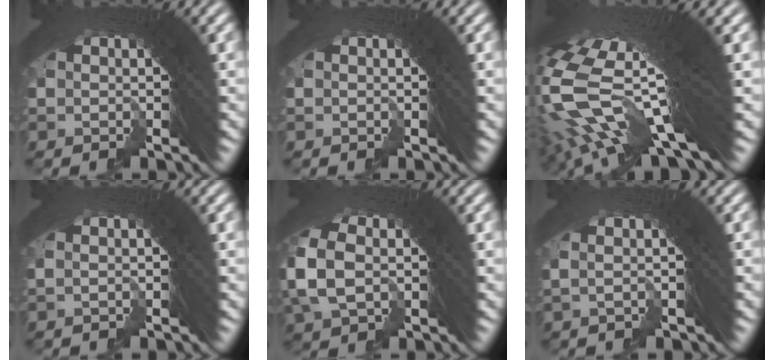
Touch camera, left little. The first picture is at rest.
{"total": 0.0}
{"total": 16.7, "force": [3.4, 7.2, 14.6], "torque": [-0.271, 0.001, 0.058]}
{"total": 0.8, "force": [0.3, -0.2, 0.7], "torque": [0.002, 0.012, 0.002]}
{"total": 2.3, "force": [-0.4, 1.5, 1.7], "torque": [-0.044, 0.001, 0.002]}
{"total": 1.9, "force": [0.5, 0.3, 1.8], "torque": [-0.012, 0.018, 0.000]}